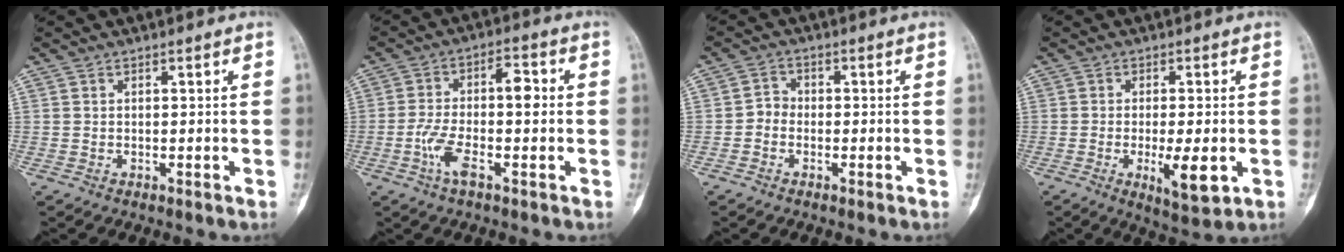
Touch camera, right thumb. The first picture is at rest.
{"total": 9.5, "force": [-1.5, 3.4, 8.8], "torque": [-0.170, 0.034, -0.027]}
{"total": 2.5, "force": [-0.9, 2.1, 1.1], "torque": [-0.007, 0.009, -0.028]}
{"total": 7.7, "force": [-1.9, 2.4, 7.1], "torque": [-0.110, -0.014, -0.023]}